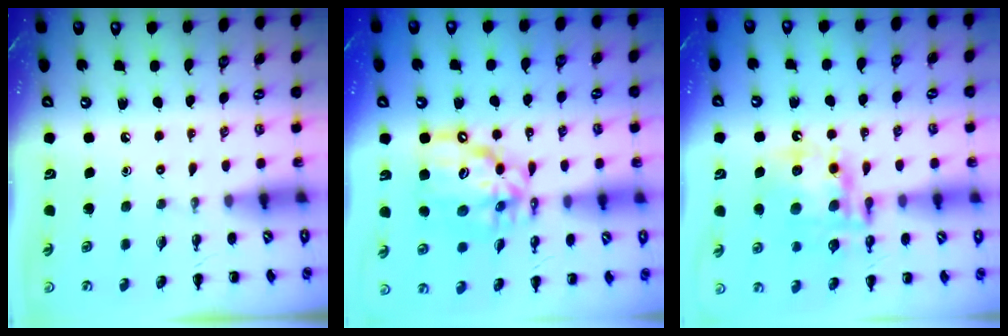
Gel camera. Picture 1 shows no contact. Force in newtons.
{"total": 13.3, "press": 12.6, "slide": 4.1}
{"total": 15.2, "press": 14.7, "slide": 3.8}